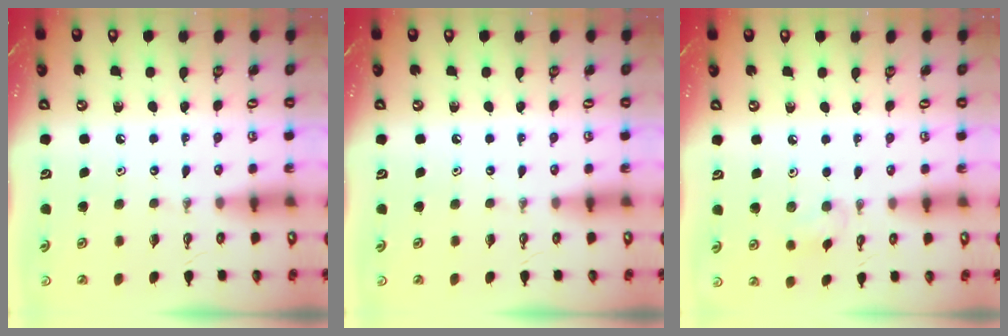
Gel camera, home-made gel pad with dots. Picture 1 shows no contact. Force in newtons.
{"total": 0.0}
{"total": 5.3, "press": 5.2, "slide": 0.9}